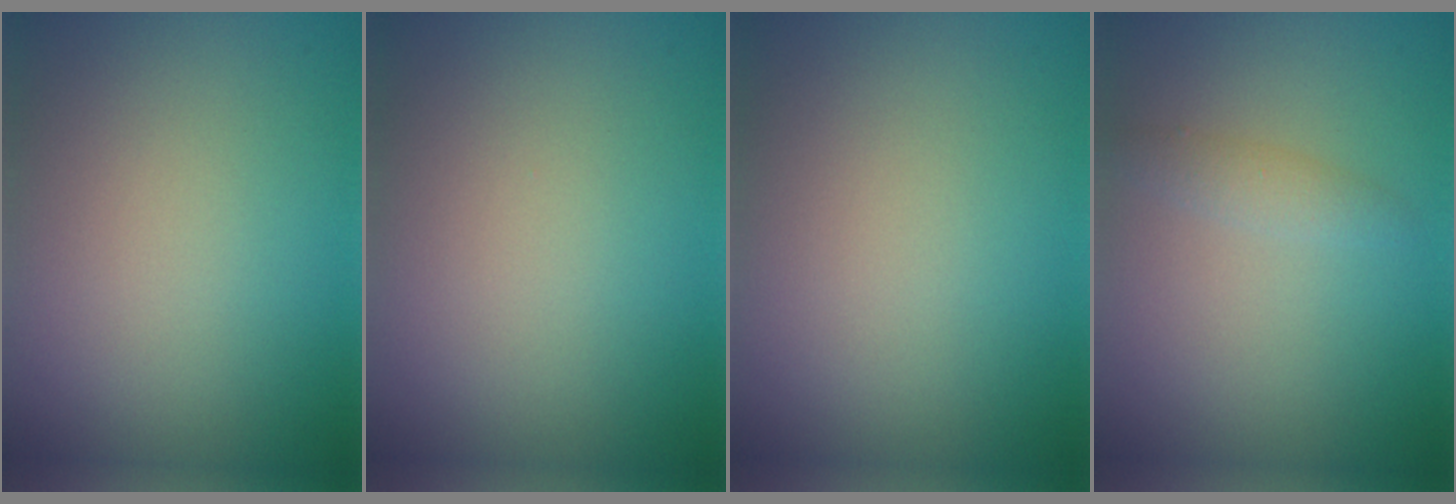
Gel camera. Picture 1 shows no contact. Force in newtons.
{"total": 0.0}
{"total": 0.0}
{"total": 1.4, "press": 1.4, "slide": 0.0}